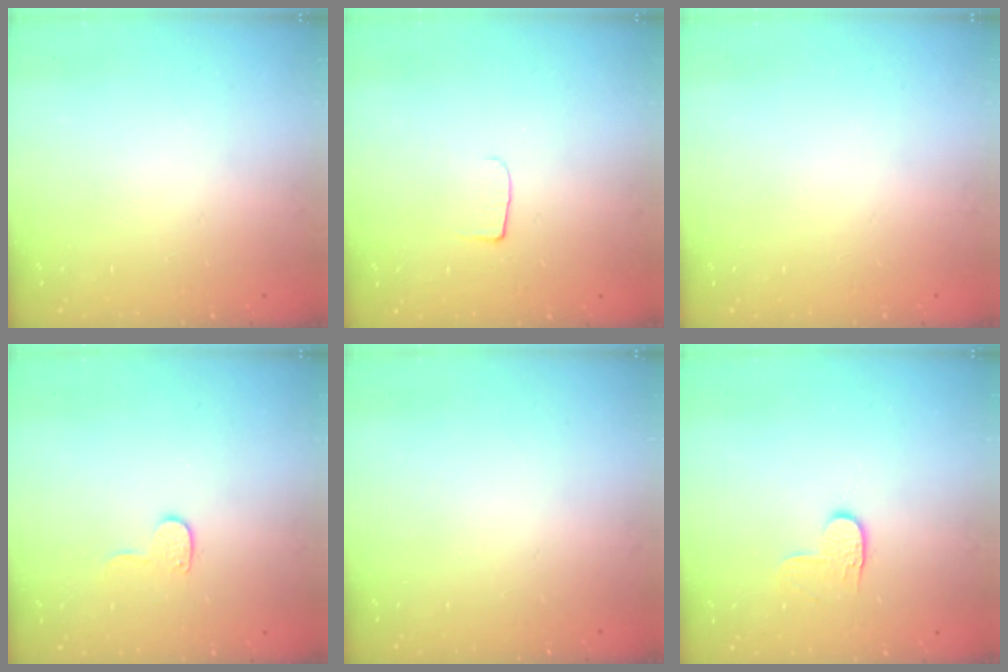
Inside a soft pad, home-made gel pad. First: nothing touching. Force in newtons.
{"total": 4.8, "press": 4.8, "slide": 0.6}
{"total": 0.0}
{"total": 6.4, "press": 6.4, "slide": 0.5}
{"total": 0.0}
{"total": 4.0, "press": 4.0, "slide": 0.5}